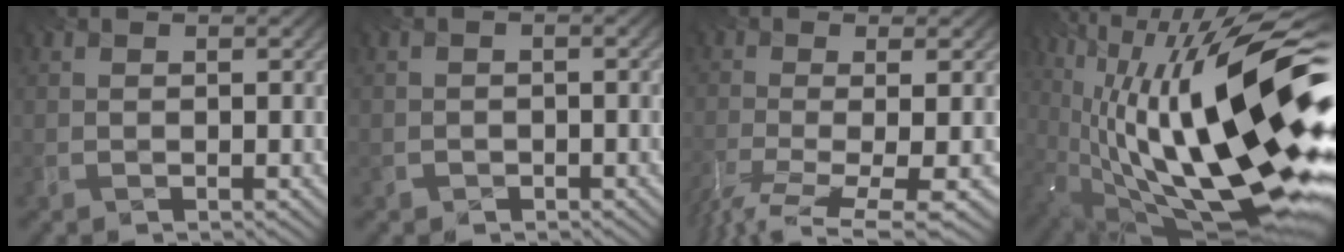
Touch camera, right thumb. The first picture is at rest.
{"total": 0.8, "force": [-0.7, 0.0, -0.4], "torque": [-0.019, -0.001, 0.000]}
{"total": 7.1, "force": [-2.4, 0.8, 6.6], "torque": [-0.113, -0.007, -0.015]}
{"total": 20.4, "force": [-1.1, 8.6, 18.5], "torque": [-0.357, -0.033, -0.005]}